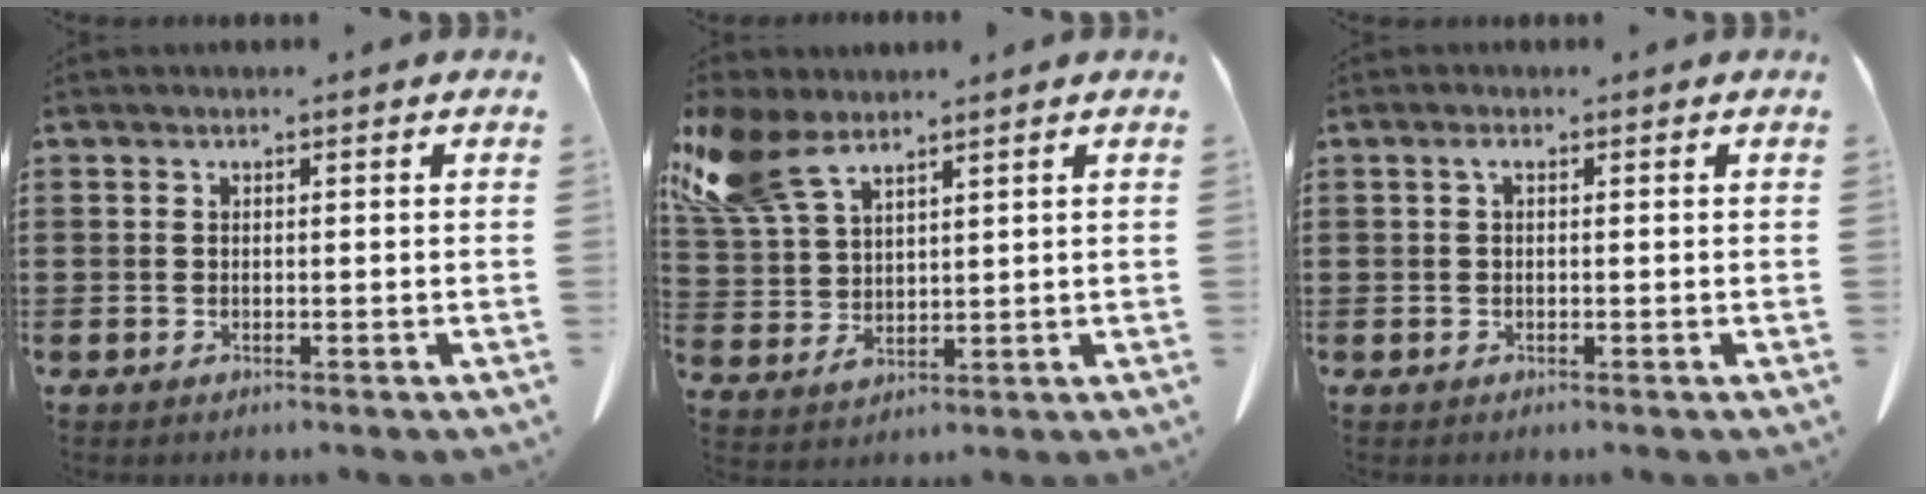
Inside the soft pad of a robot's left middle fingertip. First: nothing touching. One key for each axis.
{"total": 8.9, "fx": 5.9, "fy": 4.1, "fz": 5.3, "tx": -0.137, "ty": -0.009, "tz": 0.112}
{"total": 1.1, "fx": 0.1, "fy": 0.4, "fz": 1.1, "tx": -0.022, "ty": 0.004, "tz": 0.000}